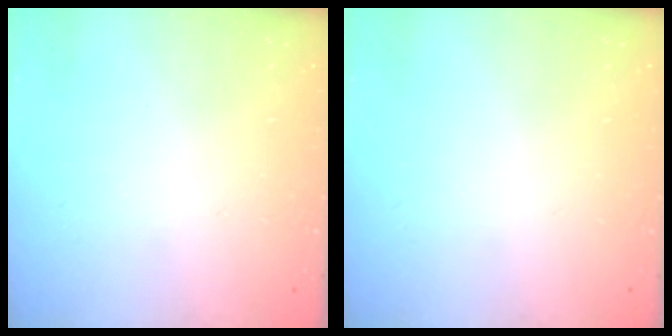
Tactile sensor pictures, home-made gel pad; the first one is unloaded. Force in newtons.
{"total": 0.0}